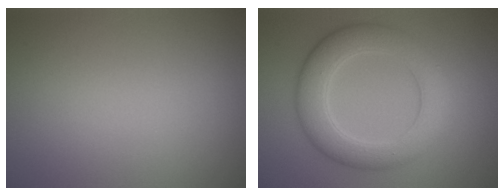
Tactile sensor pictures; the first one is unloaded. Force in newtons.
{"total": 6.1, "press": 6.1, "slide": 0.1}